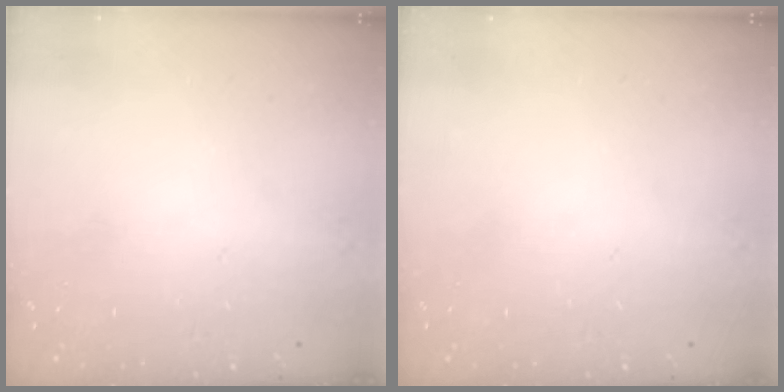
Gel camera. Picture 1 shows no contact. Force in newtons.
{"total": 0.0}